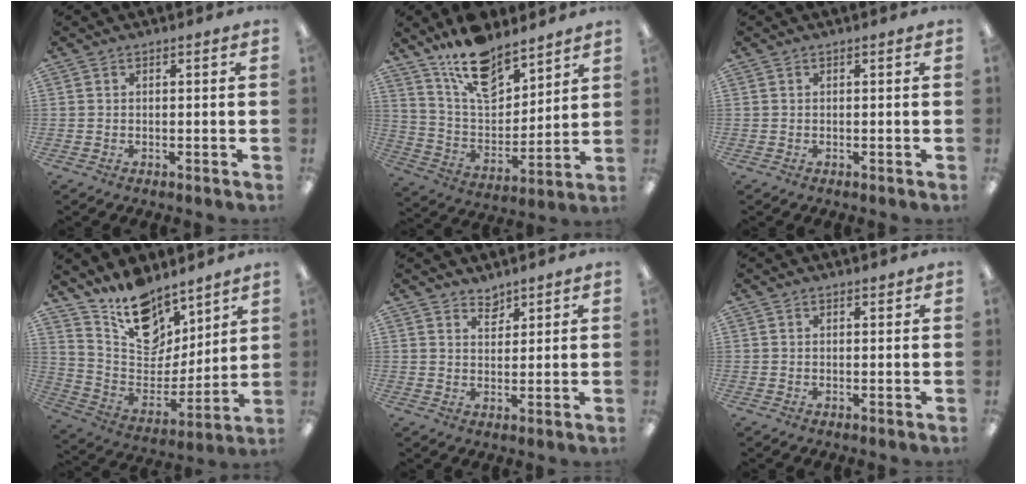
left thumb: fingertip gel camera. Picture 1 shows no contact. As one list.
[{"total": 15.3, "force": [11.9, 6.8, 6.7], "torque": [-0.124, -0.071, 0.217]}, {"total": 0.0}, {"total": 16.6, "force": [12.6, 9.2, 5.8], "torque": [-0.104, -0.095, 0.234]}, {"total": 3.3, "force": [3.1, 1.3, 0.4], "torque": [0.003, -0.022, 0.055]}, {"total": 0.8, "force": [0.7, 0.4, 0.2], "torque": [-0.004, 0.001, 0.013]}]